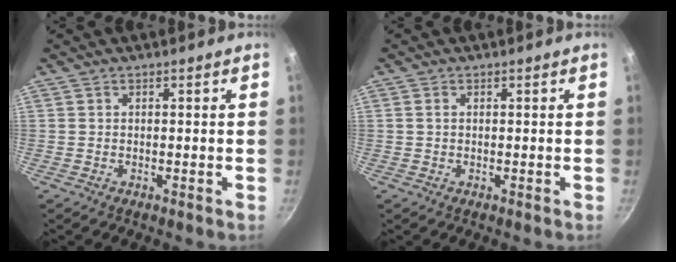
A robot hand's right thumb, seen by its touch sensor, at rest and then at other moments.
{"total": 0.9, "force": [0.2, 0.6, 0.6], "torque": [-0.011, 0.003, 0.002]}